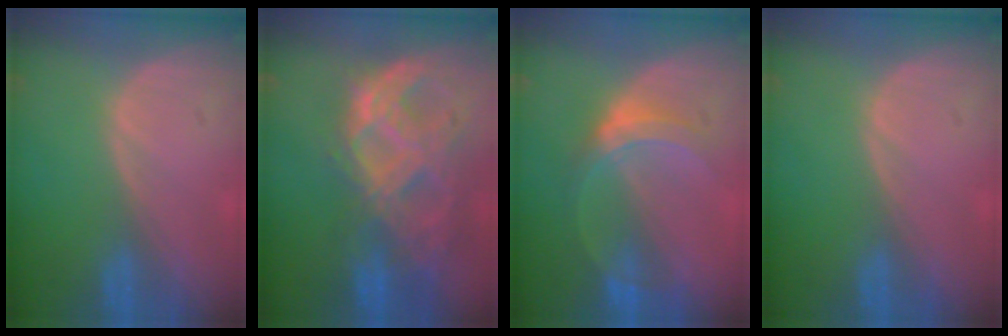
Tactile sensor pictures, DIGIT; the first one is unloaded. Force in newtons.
{"total": 11.4, "press": 9.6, "slide": 6.2}
{"total": 5.4, "press": 5.0, "slide": 2.0}
{"total": 0.0}